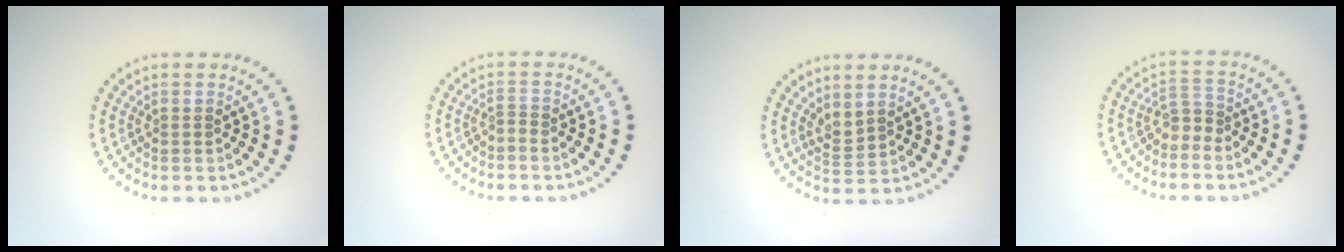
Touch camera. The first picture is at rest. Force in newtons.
{"total": 0.5, "press": 0.0, "slide": 0.5}
{"total": 1.7, "press": 1.2, "slide": 1.1}
{"total": 1.8, "press": 1.1, "slide": 1.4}